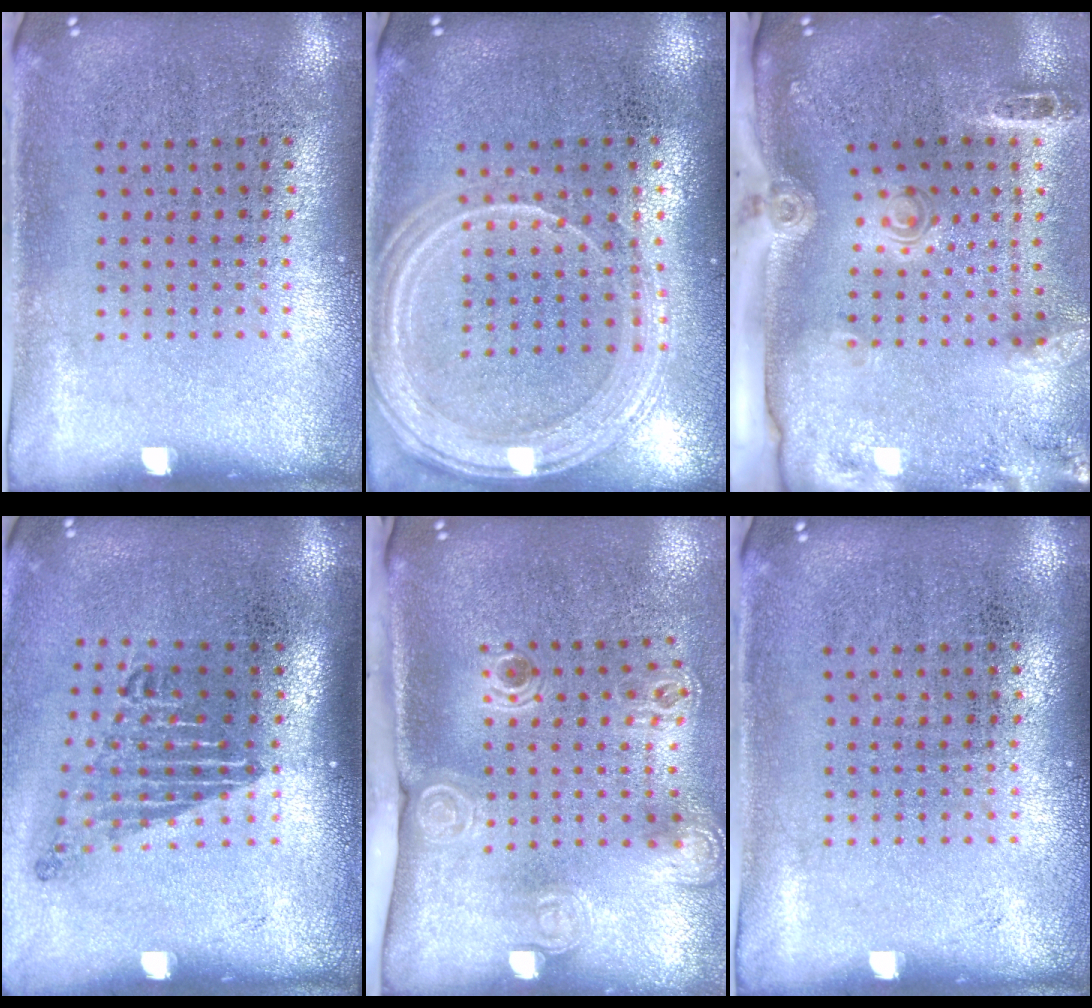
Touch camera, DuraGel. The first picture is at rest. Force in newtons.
{"total": 1.4, "press": 1.4, "slide": 0.2}
{"total": 3.0, "press": 2.1, "slide": 2.2}
{"total": 1.7, "press": 1.2, "slide": 1.3}
{"total": 2.4, "press": 1.7, "slide": 1.7}
{"total": 0.0}